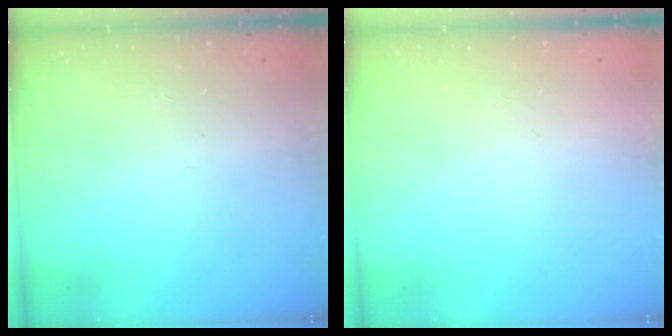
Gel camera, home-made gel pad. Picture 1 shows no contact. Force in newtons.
{"total": 1.5, "press": 1.5, "slide": 0.1}